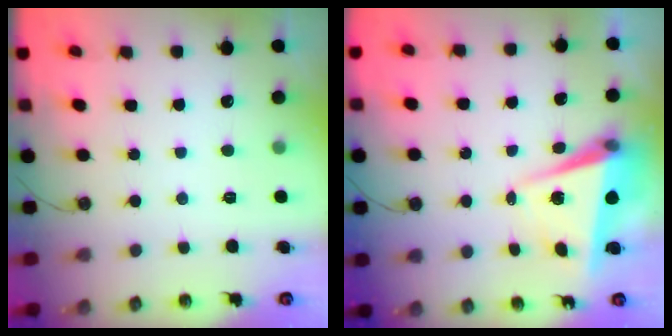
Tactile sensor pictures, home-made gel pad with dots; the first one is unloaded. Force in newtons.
{"total": 6.0, "press": 5.5, "slide": 2.5}